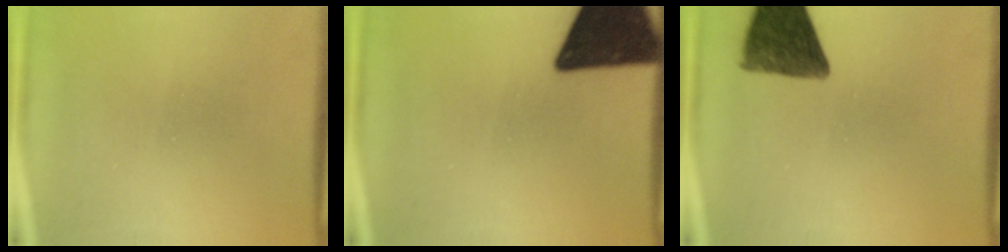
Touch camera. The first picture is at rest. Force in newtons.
{"total": 18.5}
{"total": 11.2}